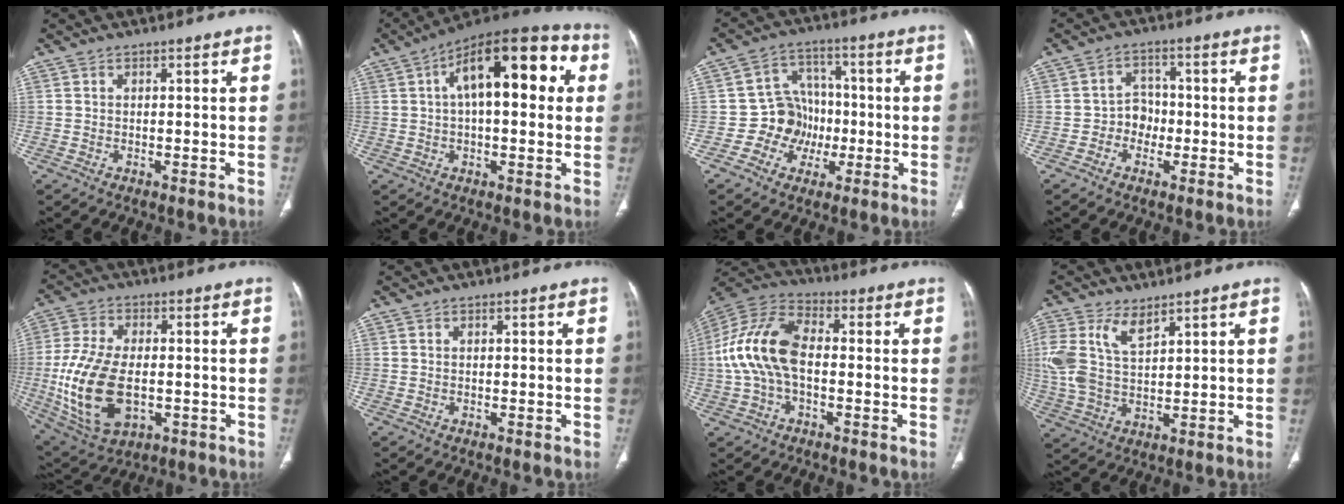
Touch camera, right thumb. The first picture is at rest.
{"total": 19.7, "force": [4.7, 8.7, 17.1], "torque": [-0.230, 0.034, 0.060]}
{"total": 9.0, "force": [-1.9, 8.3, 3.1], "torque": [0.005, 0.028, -0.036]}
{"total": 4.5, "force": [-1.3, 3.9, 1.8], "torque": [0.002, 0.017, -0.032]}
{"total": 17.2, "force": [-2.5, 9.9, 13.8], "torque": [-0.281, -0.004, -0.029]}
{"total": 0.0}
{"total": 14.6, "force": [-0.7, 8.5, 11.8], "torque": [-0.247, 0.036, -0.020]}
{"total": 10.6, "force": [5.3, 5.4, 7.4], "torque": [-0.170, -0.009, 0.115]}